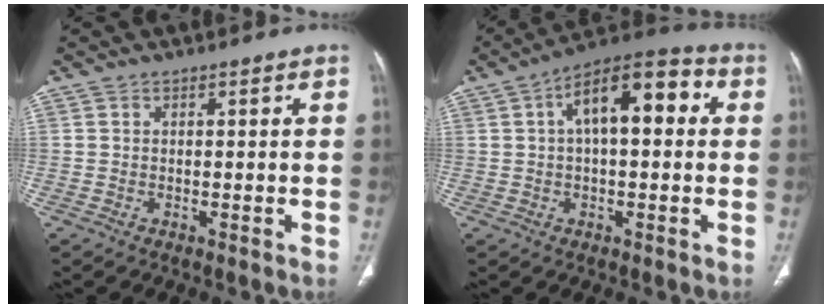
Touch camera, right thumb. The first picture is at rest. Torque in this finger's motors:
{"motor_torque": [1.05, 3.96, 1.44, -0.24, 0.11]}